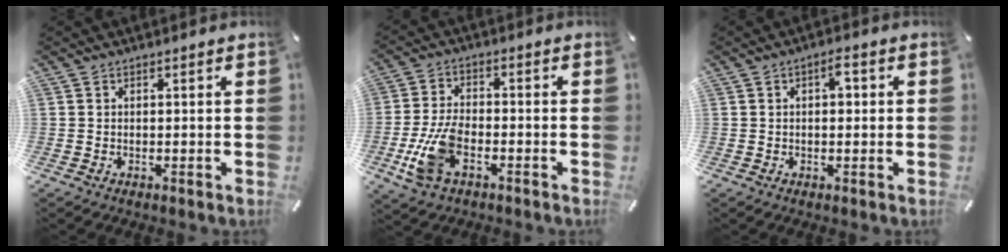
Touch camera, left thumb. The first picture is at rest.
{"total": 10.1, "force": [-3.7, 5.4, 7.7], "torque": [-0.165, 0.002, -0.064]}
{"total": 3.1, "force": [0.3, 1.5, 2.7], "torque": [-0.040, 0.005, -0.002]}